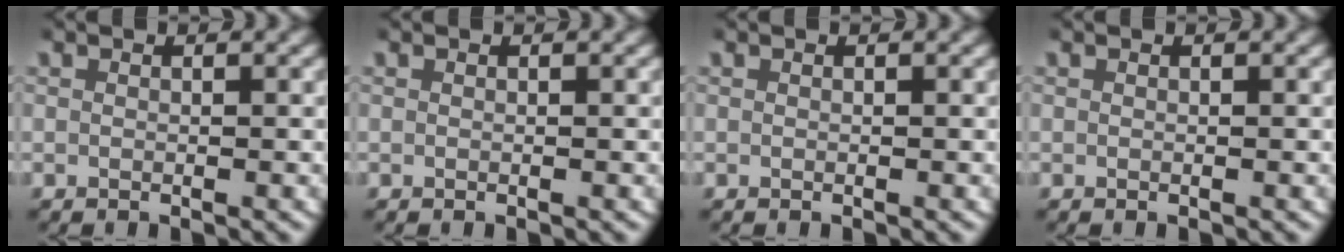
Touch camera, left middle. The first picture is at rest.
{"total": 0.0}
{"total": 0.0}
{"total": 0.0}